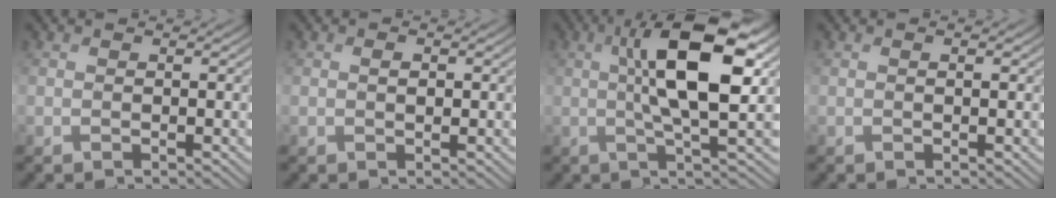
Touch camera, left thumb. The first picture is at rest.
{"total": 1.1, "force": [-0.1, 0.7, 0.8], "torque": [-0.016, -0.002, -0.002]}
{"total": 10.7, "force": [2.0, 3.1, 10.0], "torque": [-0.171, 0.005, 0.029]}
{"total": 0.8, "force": [0.2, 0.2, 0.8], "torque": [-0.008, -0.003, 0.005]}